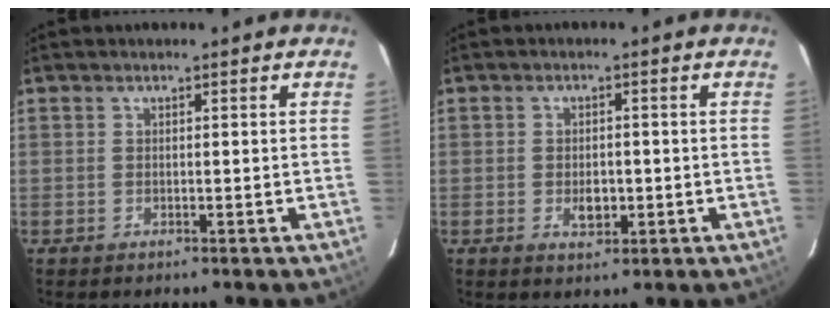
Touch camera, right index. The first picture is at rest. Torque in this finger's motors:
{"motor_torque": [-0.02, 0.08, -0.06, -0.03]}